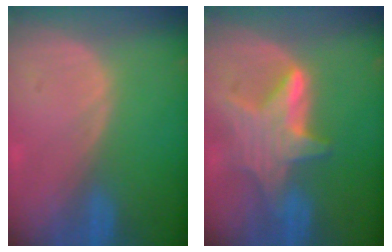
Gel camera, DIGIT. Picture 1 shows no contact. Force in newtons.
{"total": 7.1, "press": 7.1, "slide": 0.3}